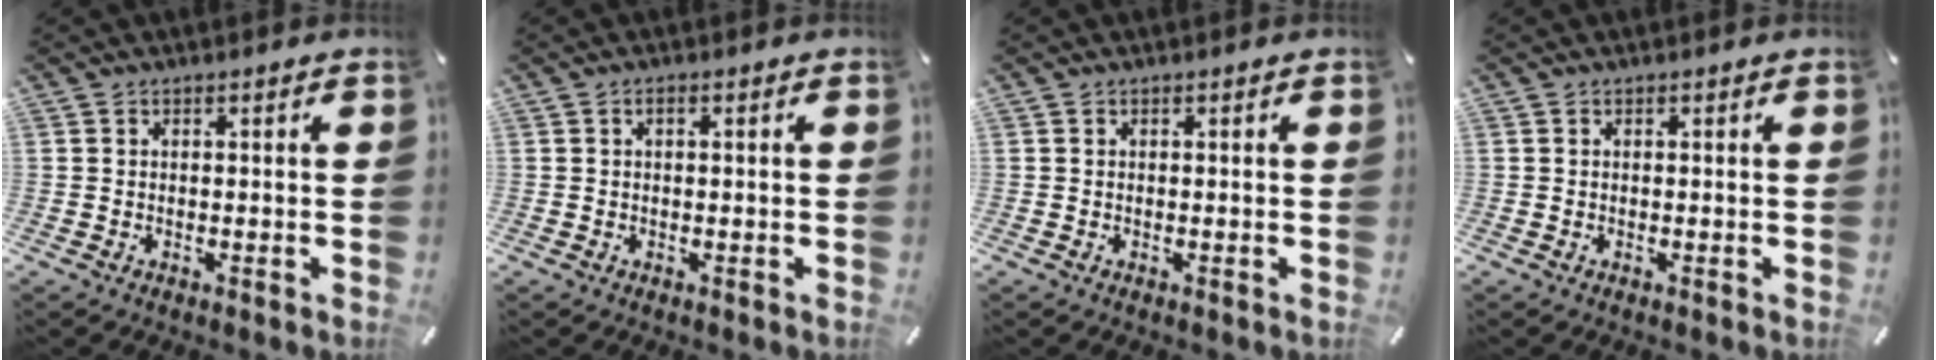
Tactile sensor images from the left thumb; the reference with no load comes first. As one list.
[{"total": 1.2, "force": [0.1, 0.4, 1.2], "torque": [-0.022, 0.002, 0.001]}, {"total": 0.0}, {"total": 0.0}]